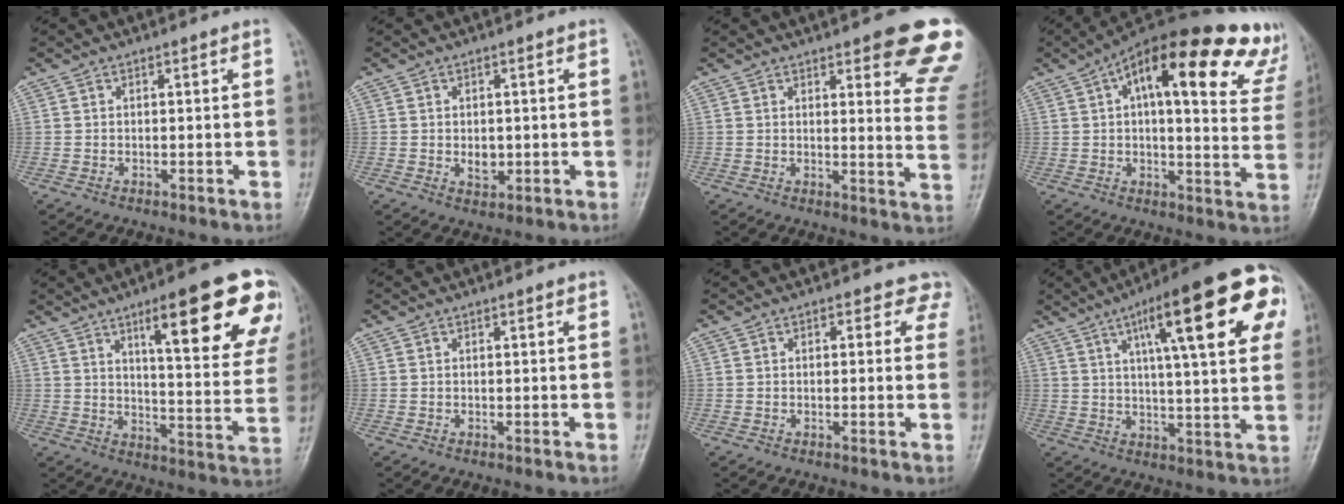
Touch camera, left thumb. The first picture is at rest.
{"total": 3.2, "force": [-0.2, 2.2, 2.3], "torque": [-0.025, -0.004, 0.002]}
{"total": 15.0, "force": [9.5, 4.0, 10.8], "torque": [-0.091, -0.051, 0.093]}
{"total": 29.2, "force": [15.4, 10.5, 22.4], "torque": [-0.267, 0.010, 0.194]}
{"total": 22.8, "force": [11.7, 5.3, 18.8], "torque": [-0.215, -0.036, 0.164]}
{"total": 0.5, "force": [0.3, 0.1, 0.4], "torque": [-0.007, 0.000, 0.002]}
{"total": 4.2, "force": [2.4, 2.7, 2.2], "torque": [0.016, -0.004, 0.012]}
{"total": 23.8, "force": [9.4, 5.8, 21.1], "torque": [-0.278, 0.004, 0.125]}